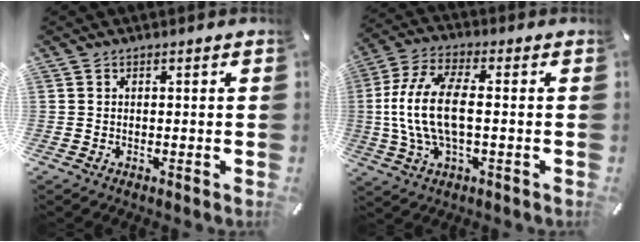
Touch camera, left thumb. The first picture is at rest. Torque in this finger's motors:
{"motor_torque": [0.01, 1.34, 1.25, -0.82, 0.34]}